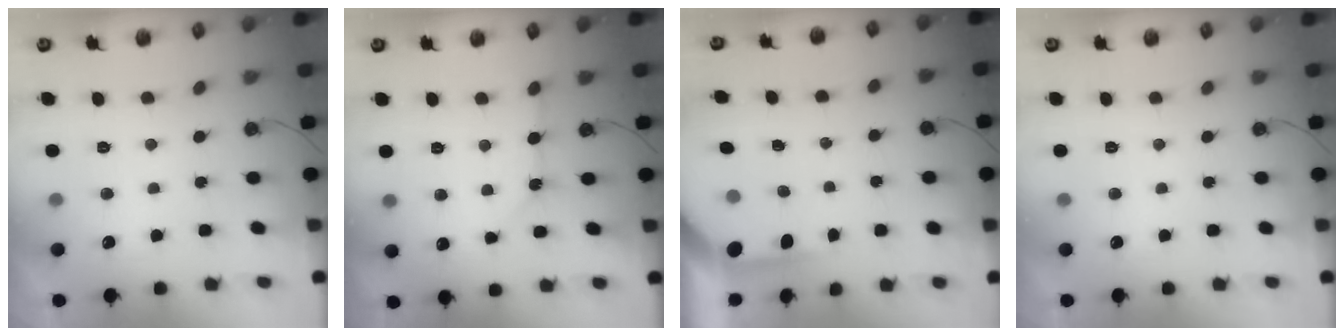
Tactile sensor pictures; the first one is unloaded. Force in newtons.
{"total": 2.2, "press": 2.2, "slide": 0.4}
{"total": 4.0, "press": 3.9, "slide": 0.3}
{"total": 0.0}